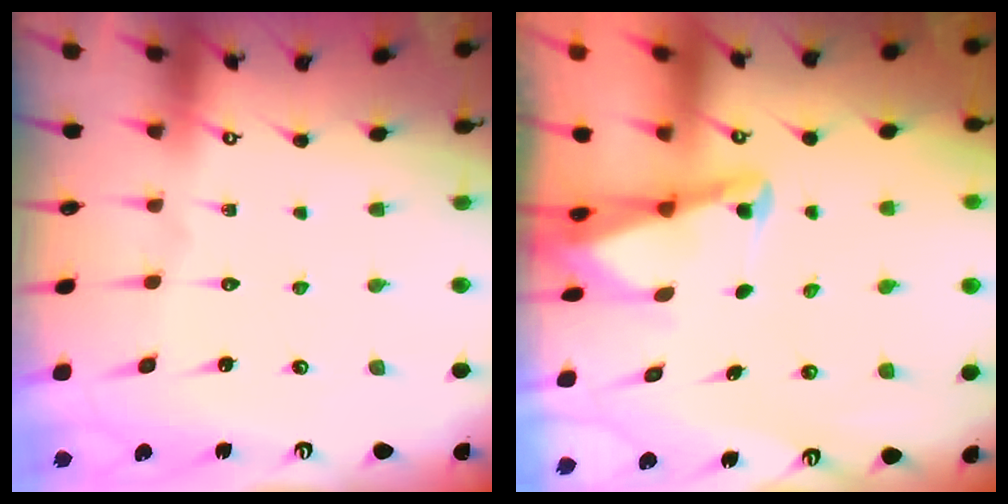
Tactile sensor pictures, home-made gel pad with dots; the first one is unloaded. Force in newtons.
{"total": 2.7, "press": 2.6, "slide": 0.6}